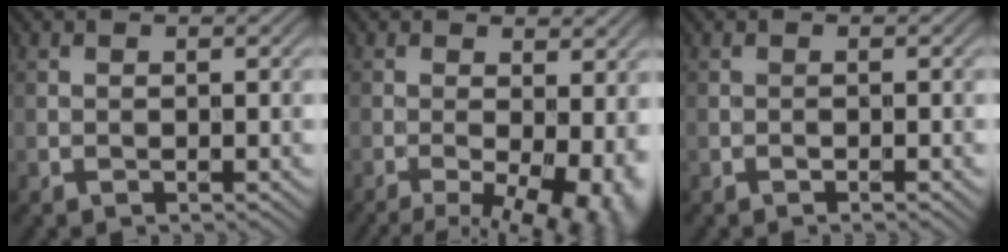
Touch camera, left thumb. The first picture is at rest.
{"total": 11.8, "force": [-4.1, 4.6, 10.1], "torque": [-0.139, -0.016, -0.044]}
{"total": 0.5, "force": [-0.4, -0.1, 0.3], "torque": [-0.008, 0.000, -0.005]}